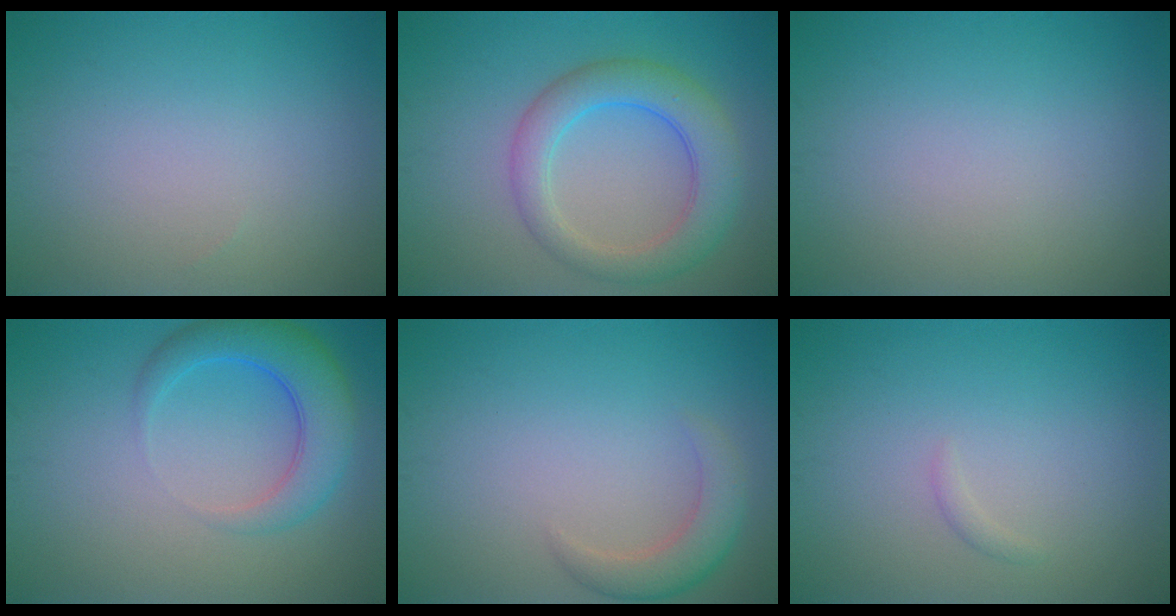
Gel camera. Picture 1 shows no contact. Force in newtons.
{"total": 5.3, "press": 5.3, "slide": 0.2}
{"total": 0.0}
{"total": 5.0, "press": 5.0, "slide": 0.4}
{"total": 2.8, "press": 2.8, "slide": 0.2}
{"total": 0.6, "press": 0.6, "slide": 0.1}